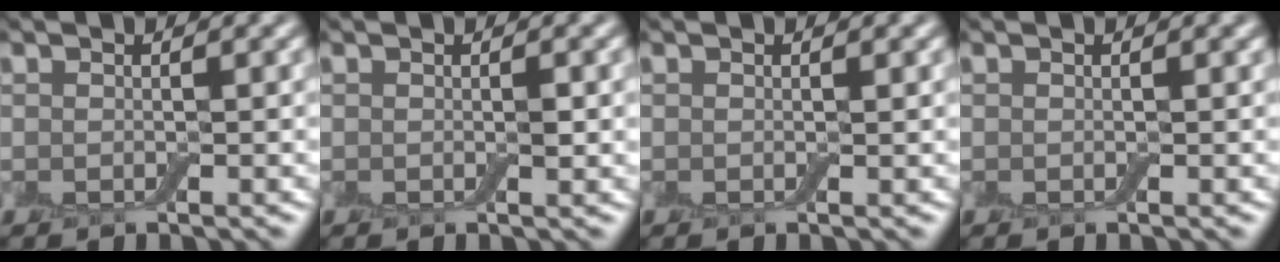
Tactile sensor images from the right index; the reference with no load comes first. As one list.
[{"total": 0.8, "force": [-0.1, 0.2, 0.7], "torque": [-0.010, 0.001, 0.001]}, {"total": 0.0}, {"total": 0.0}]